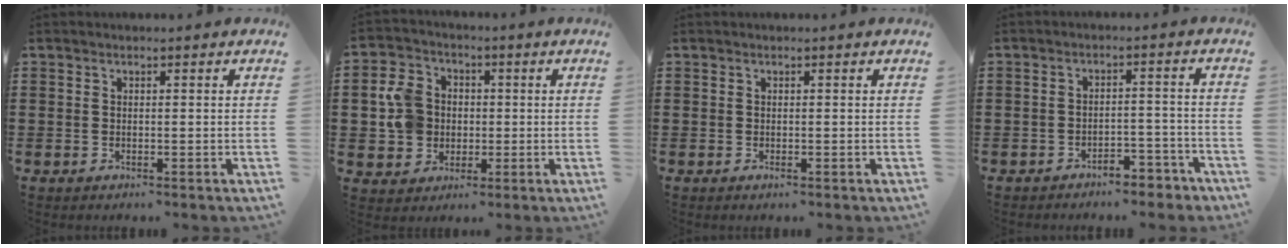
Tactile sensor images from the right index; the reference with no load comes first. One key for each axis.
{"total": 7.3, "fx": 0.3, "fy": 6.6, "fz": 3.0, "tx": -0.086, "ty": 0.020, "tz": 0.006}
{"total": 0.0}
{"total": 3.8, "fx": -3.7, "fy": 0.6, "fz": 0.9, "tx": -0.017, "ty": 0.007, "tz": -0.075}